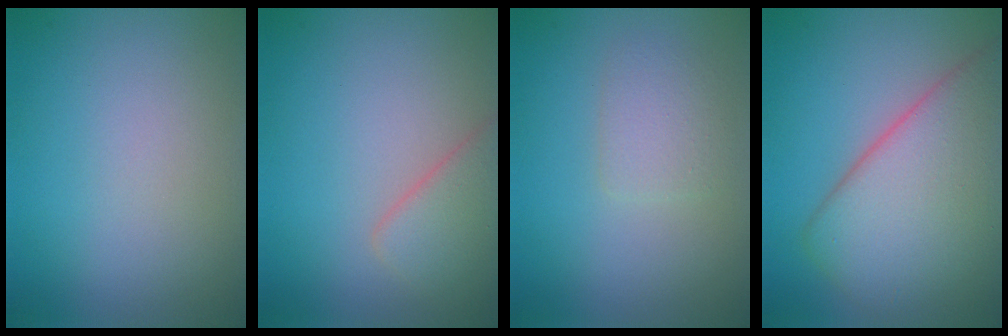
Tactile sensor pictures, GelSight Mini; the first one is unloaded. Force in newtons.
{"total": 2.9, "press": 2.9, "slide": 0.1}
{"total": 1.9, "press": 1.9, "slide": 0.0}
{"total": 9.2, "press": 9.2, "slide": 0.4}